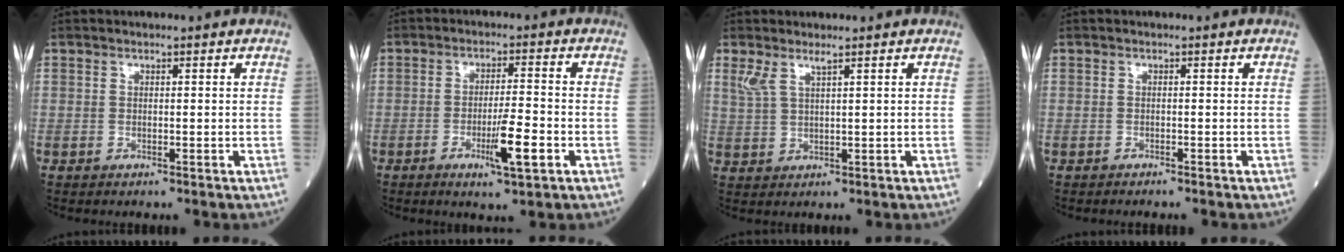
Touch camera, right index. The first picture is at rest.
{"total": 6.4, "force": [-2.6, 0.4, 5.9], "torque": [-0.099, -0.007, -0.042]}
{"total": 2.7, "force": [1.9, 0.3, 1.9], "torque": [-0.052, 0.008, 0.047]}
{"total": 0.9, "force": [-0.9, 0.1, 0.2], "torque": [-0.005, -0.001, -0.013]}